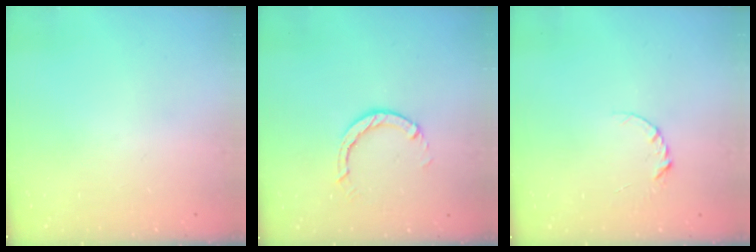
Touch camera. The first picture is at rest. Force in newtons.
{"total": 3.8, "press": 3.8, "slide": 0.5}
{"total": 3.4, "press": 3.4, "slide": 0.4}